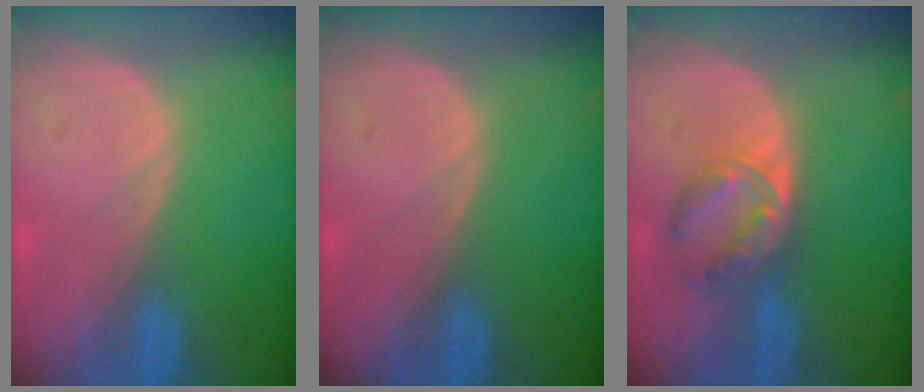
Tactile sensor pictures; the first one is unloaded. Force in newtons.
{"total": 0.0}
{"total": 5.9, "press": 5.5, "slide": 2.0}